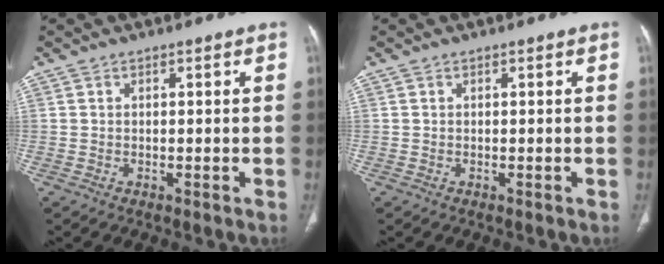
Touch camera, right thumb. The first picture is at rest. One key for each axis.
{"total": 0.0}